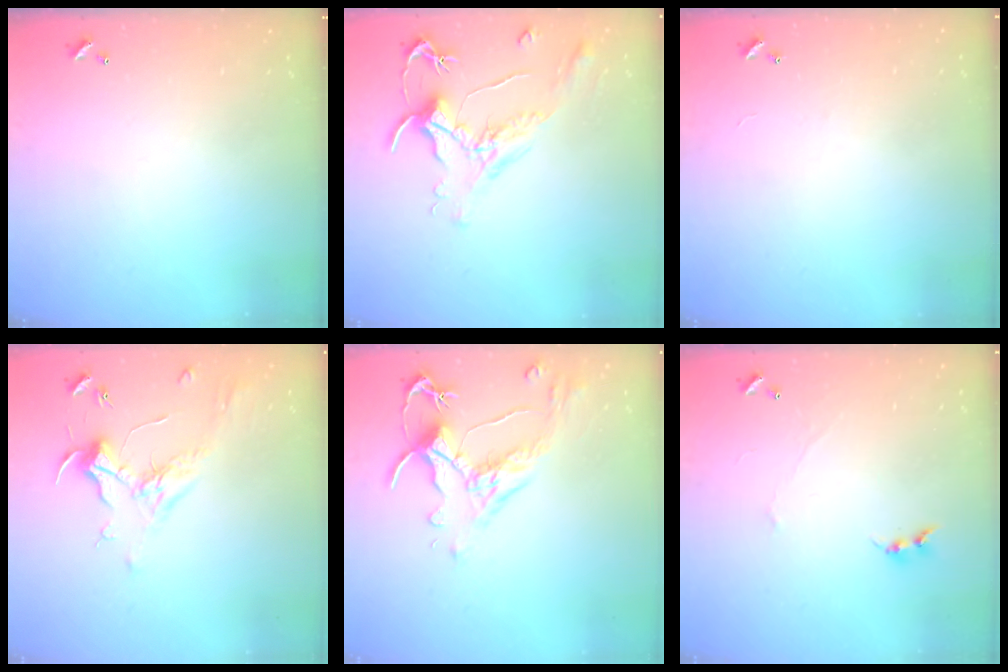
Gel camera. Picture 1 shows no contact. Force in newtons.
{"total": 1.6, "press": 1.5, "slide": 0.7}
{"total": 2.4, "press": 2.4, "slide": 0.3}
{"total": 2.0, "press": 1.9, "slide": 0.6}
{"total": 2.6, "press": 2.2, "slide": 1.3}
{"total": 1.5, "press": 1.4, "slide": 0.5}